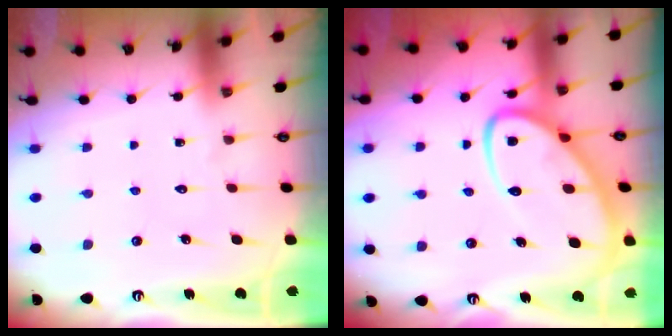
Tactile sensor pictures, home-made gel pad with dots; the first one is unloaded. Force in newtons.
{"total": 11.9, "press": 11.8, "slide": 1.2}